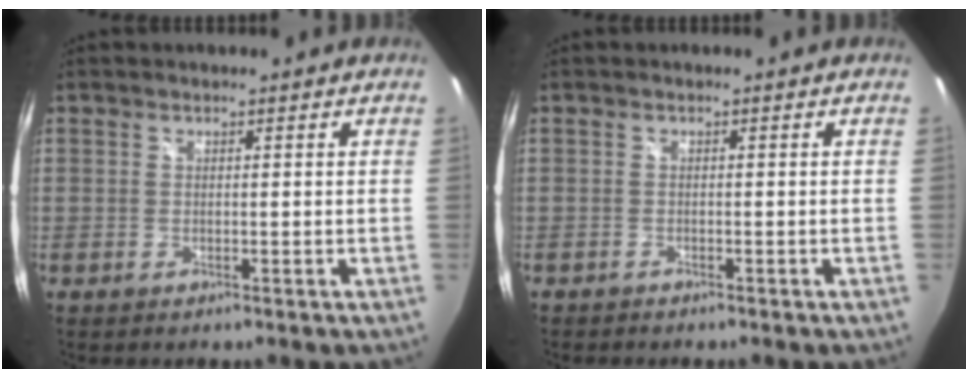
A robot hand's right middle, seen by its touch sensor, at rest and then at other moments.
{"total": 0.7, "force": [-0.6, 0.2, -0.1], "torque": [-0.002, 0.000, -0.014]}